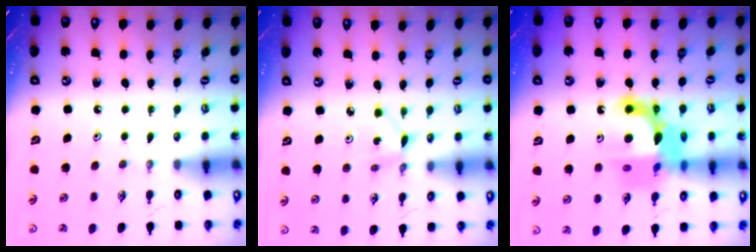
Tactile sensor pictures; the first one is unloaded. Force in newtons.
{"total": 1.5, "press": 1.5, "slide": 0.1}
{"total": 16.2, "press": 16.1, "slide": 1.9}